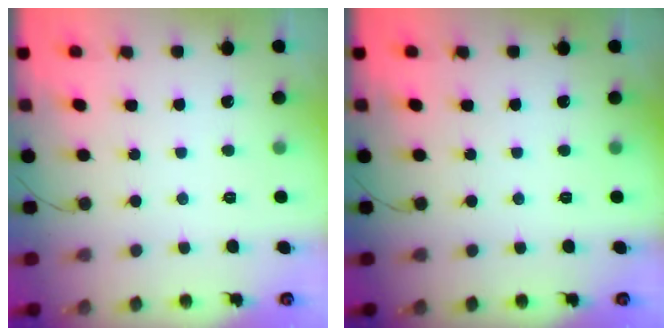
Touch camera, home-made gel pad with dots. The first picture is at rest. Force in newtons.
{"total": 0.0}